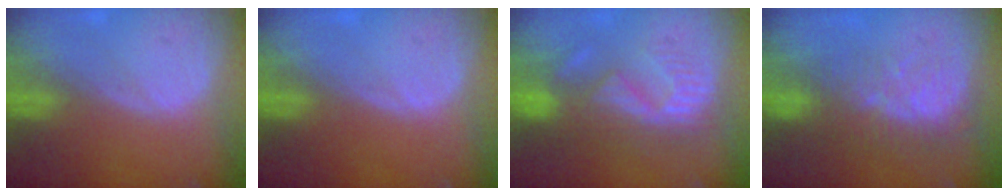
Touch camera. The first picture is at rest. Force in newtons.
{"total": 0.0}
{"total": 8.6, "press": 8.2, "slide": 2.6}
{"total": 8.6, "press": 7.4, "slide": 4.3}